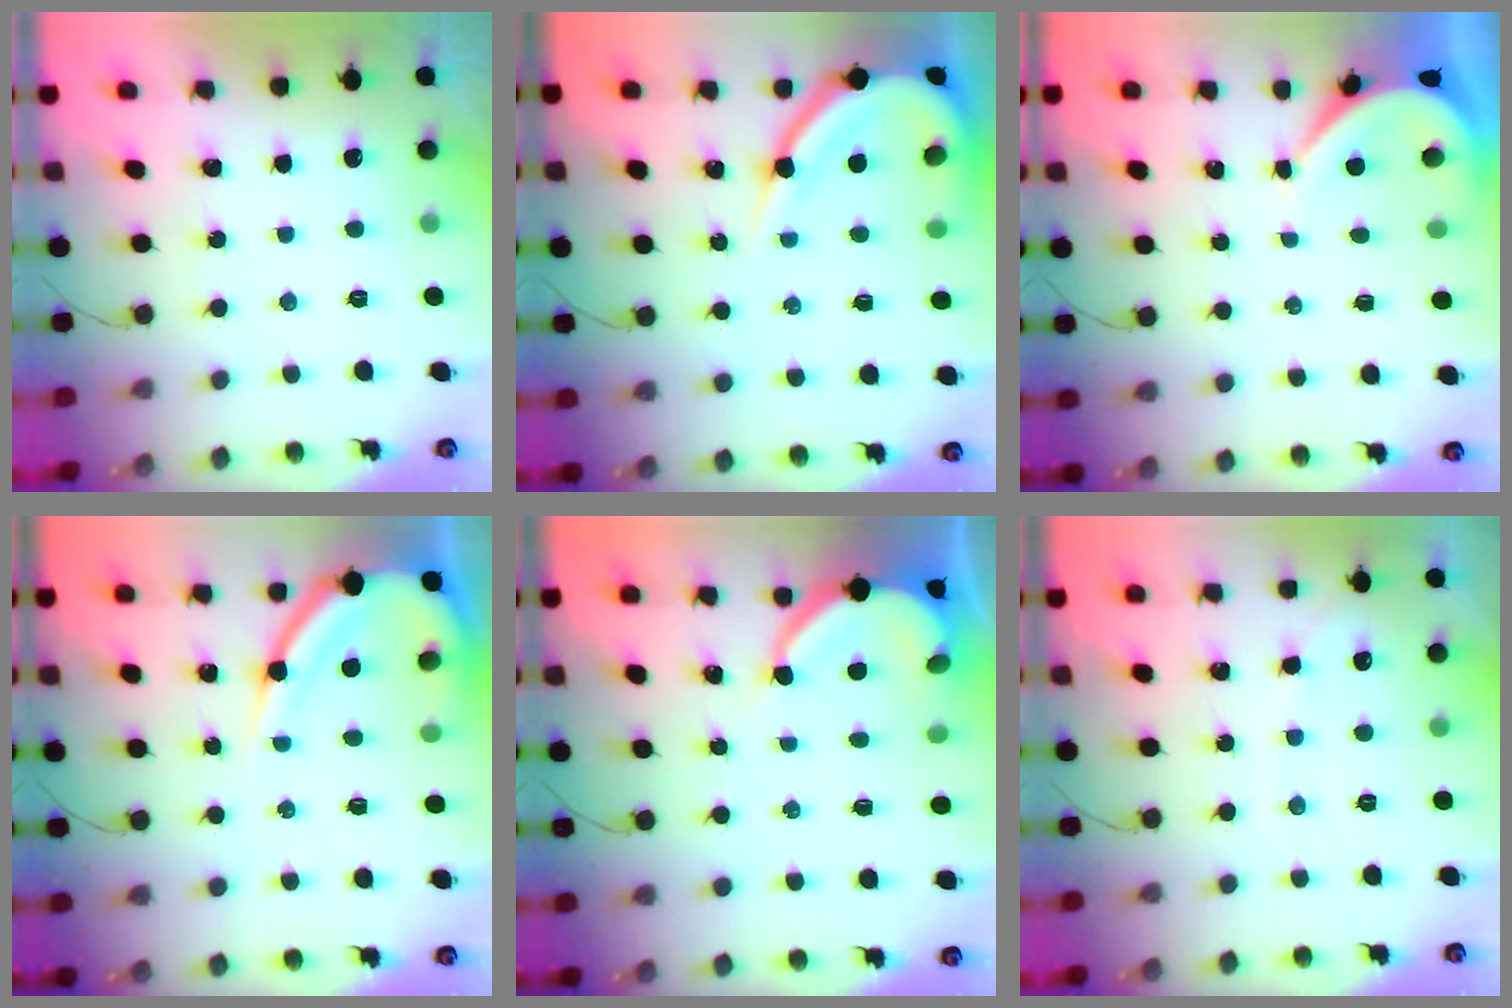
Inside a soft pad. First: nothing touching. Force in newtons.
{"total": 12.4, "press": 12.3, "slide": 1.4}
{"total": 3.9, "press": 3.9, "slide": 0.5}
{"total": 12.7, "press": 12.6, "slide": 1.5}
{"total": 8.8, "press": 8.7, "slide": 0.8}
{"total": 3.6, "press": 3.6, "slide": 0.4}